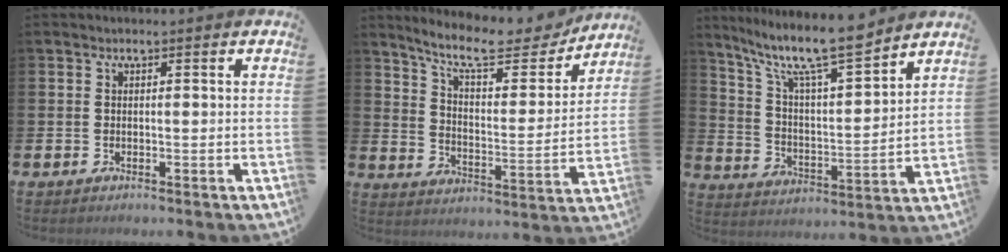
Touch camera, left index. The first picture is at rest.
{"total": 10.9, "force": [9.7, 2.4, 4.5], "torque": [-0.101, -0.067, 0.164]}
{"total": 12.0, "force": [10.1, 2.1, 6.1], "torque": [-0.138, -0.062, 0.172]}